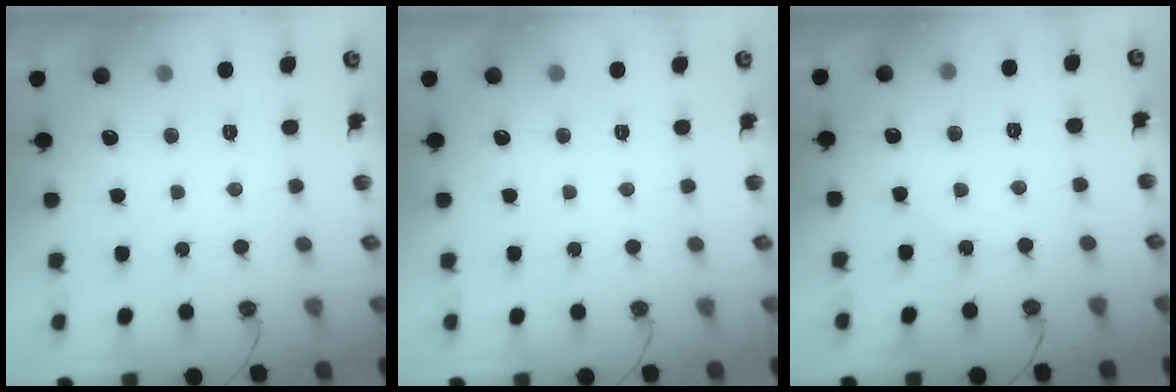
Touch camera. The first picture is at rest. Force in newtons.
{"total": 0.0}
{"total": 3.7, "press": 3.6, "slide": 0.7}